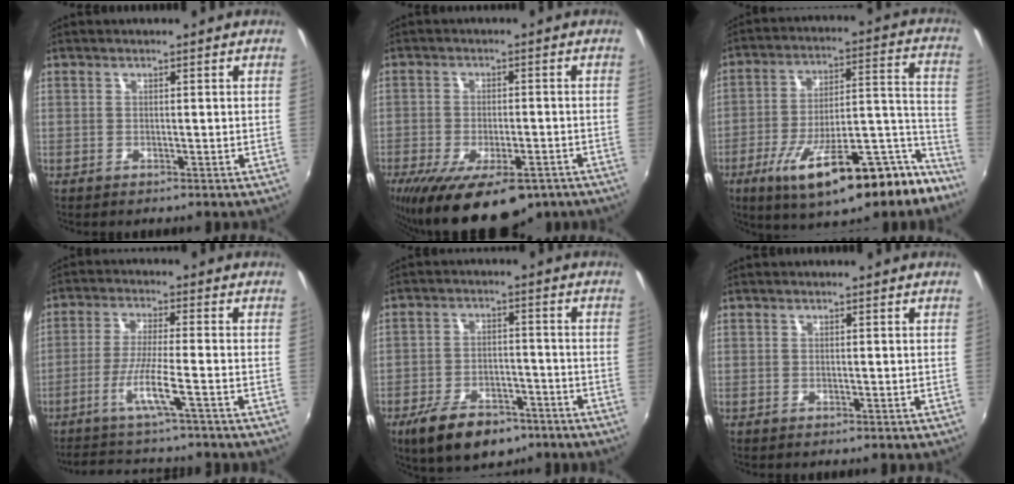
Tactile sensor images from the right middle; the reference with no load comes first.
{"total": 16.8, "force": [-11.0, 6.7, 10.9], "torque": [-0.214, -0.044, -0.160]}
{"total": 24.1, "force": [-16.4, 6.9, 16.2], "torque": [-0.242, -0.006, -0.244]}
{"total": 8.7, "force": [-6.6, -0.3, 5.7], "torque": [-0.122, -0.015, -0.118]}
{"total": 12.5, "force": [-8.2, 6.3, 7.0], "torque": [-0.154, -0.012, -0.130]}
{"total": 0.0}